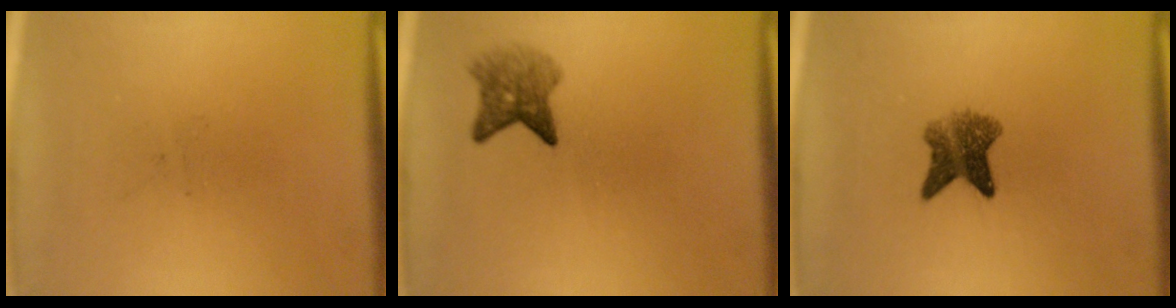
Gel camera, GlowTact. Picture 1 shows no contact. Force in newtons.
{"total": 3.5}
{"total": 4.8}